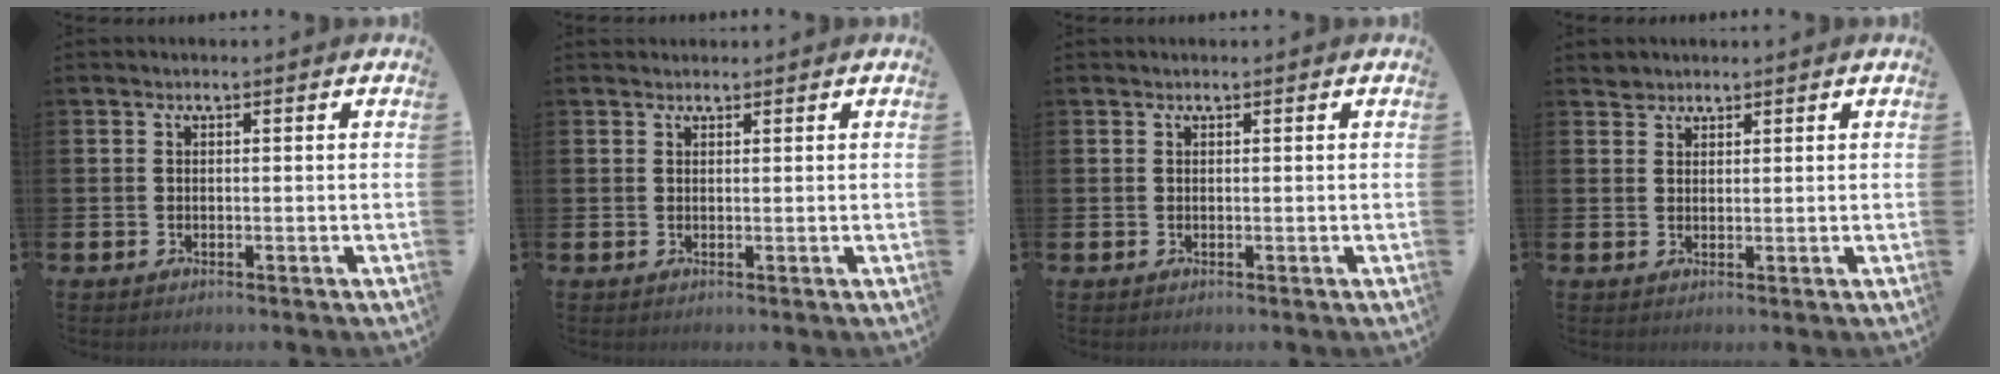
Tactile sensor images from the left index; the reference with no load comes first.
{"total": 1.0, "force": [1.0, 0.3, -0.1], "torque": [0.012, -0.001, 0.017]}
{"total": 0.0}
{"total": 1.7, "force": [1.6, 0.7, -0.3], "torque": [0.010, 0.001, 0.030]}